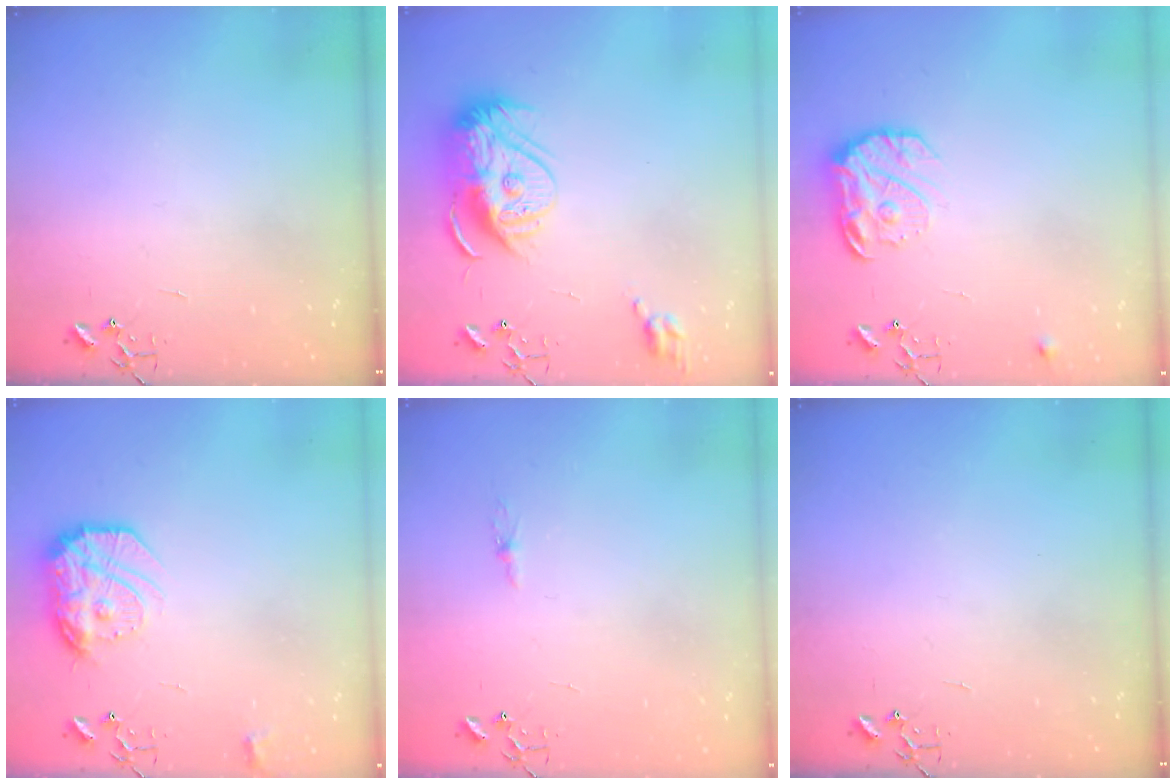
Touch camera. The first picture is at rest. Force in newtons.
{"total": 15.1, "press": 15.0, "slide": 1.3}
{"total": 13.9, "press": 13.8, "slide": 1.0}
{"total": 16.4, "press": 16.3, "slide": 1.3}
{"total": 2.2, "press": 2.2, "slide": 0.3}
{"total": 0.0}